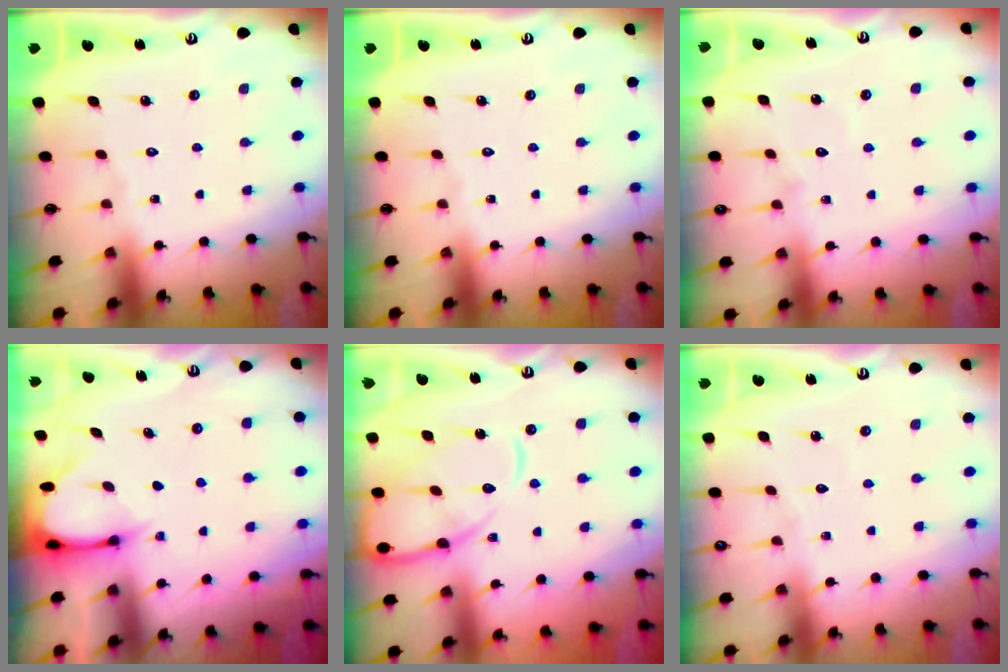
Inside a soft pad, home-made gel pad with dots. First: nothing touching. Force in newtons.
{"total": 0.0}
{"total": 5.1, "press": 5.1, "slide": 0.5}
{"total": 3.5, "press": 3.4, "slide": 0.3}
{"total": 12.7, "press": 12.6, "slide": 1.3}
{"total": 2.5, "press": 2.5, "slide": 0.3}